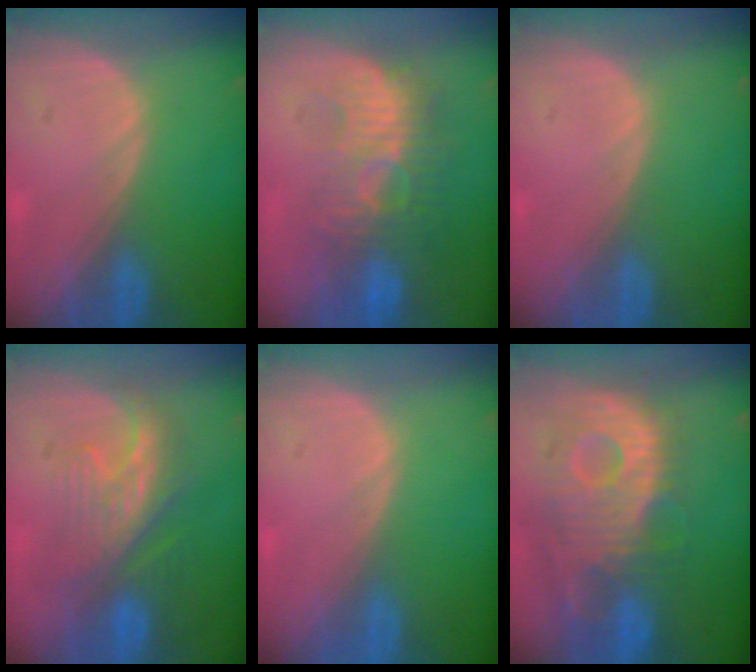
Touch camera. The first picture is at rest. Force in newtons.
{"total": 9.3, "press": 8.9, "slide": 2.8}
{"total": 0.0}
{"total": 8.1, "press": 7.9, "slide": 1.6}
{"total": 0.0}
{"total": 11.8, "press": 10.6, "slide": 5.1}